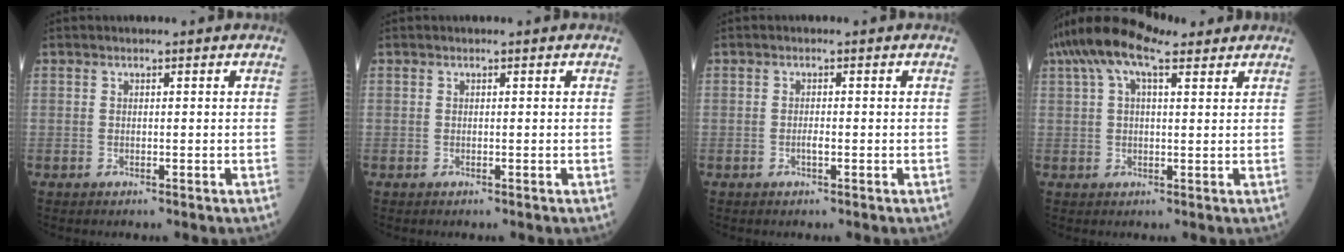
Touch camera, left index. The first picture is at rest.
{"total": 0.0}
{"total": 0.9, "force": [-0.4, 0.2, 0.8], "torque": [-0.018, 0.000, -0.007]}
{"total": 9.5, "force": [6.4, 2.9, 6.4], "torque": [-0.126, 0.046, 0.112]}